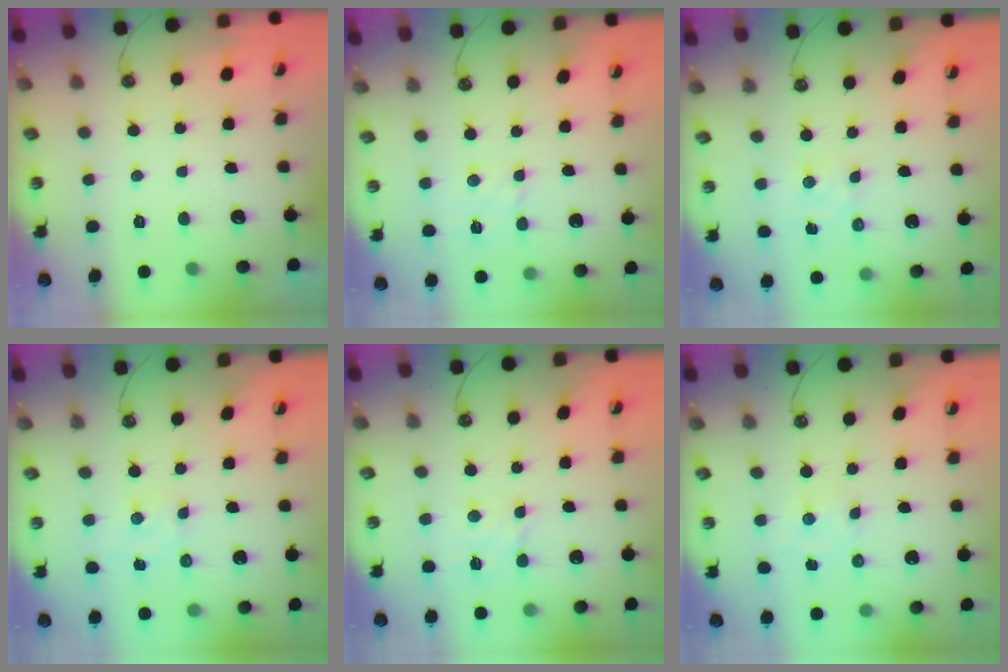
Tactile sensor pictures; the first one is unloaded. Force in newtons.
{"total": 2.9, "press": 2.8, "slide": 0.5}
{"total": 2.2, "press": 2.2, "slide": 0.3}
{"total": 1.9, "press": 1.9, "slide": 0.3}
{"total": 5.3, "press": 5.2, "slide": 1.0}
{"total": 1.8, "press": 1.8, "slide": 0.3}